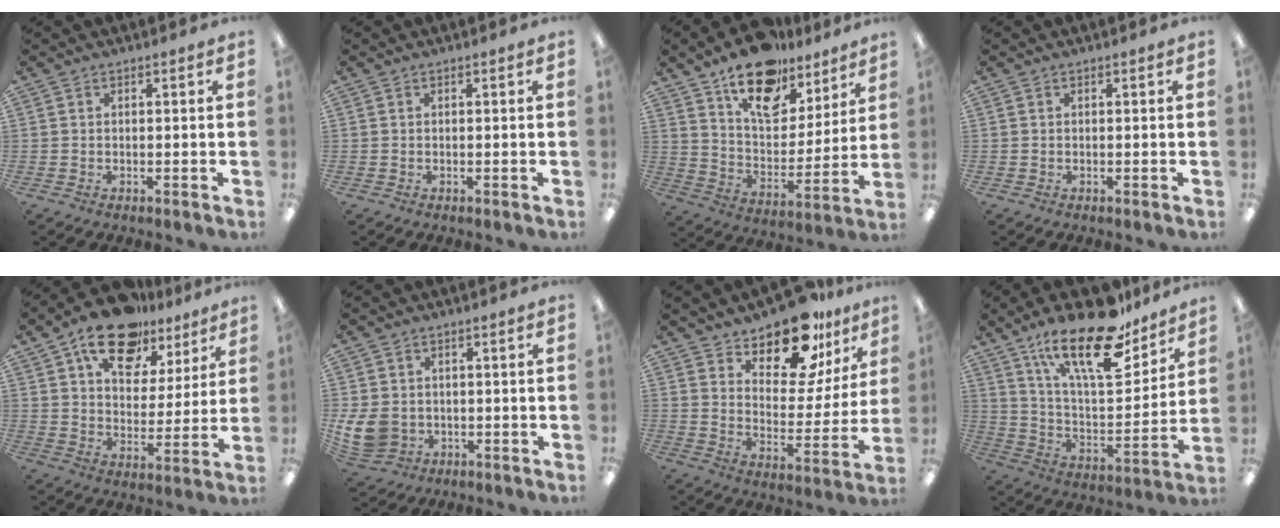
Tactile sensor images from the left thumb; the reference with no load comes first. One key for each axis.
{"total": 0.0}
{"total": 18.6, "fx": 12.9, "fy": 10.0, "fz": 9.0, "tx": -0.138, "ty": -0.076, "tz": 0.226}
{"total": 0.0}
{"total": 16.6, "fx": 11.8, "fy": 8.8, "fz": 7.7, "tx": -0.123, "ty": -0.065, "tz": 0.208}
{"total": 8.5, "fx": -0.5, "fy": 7.3, "fz": 4.3, "tx": -0.111, "ty": 0.005, "tz": -0.006}
{"total": 16.8, "fx": 13.7, "fy": 6.6, "fz": 7.1, "tx": -0.113, "ty": -0.099, "tz": 0.237}
{"total": 23.8, "fx": 16.2, "fy": 8.7, "fz": 15.0, "tx": -0.243, "ty": -0.098, "tz": 0.277}